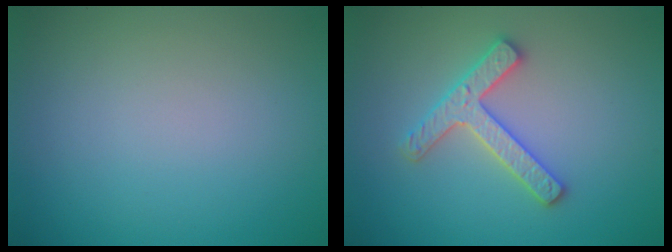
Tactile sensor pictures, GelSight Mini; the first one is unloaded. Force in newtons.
{"total": 2.8, "press": 2.8, "slide": 0.6}